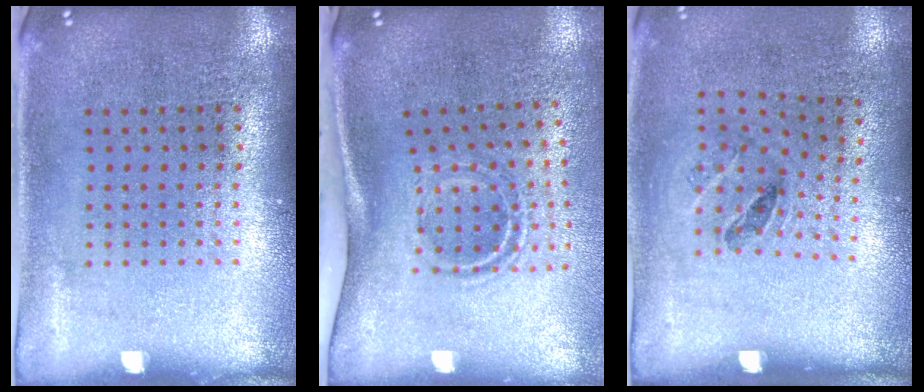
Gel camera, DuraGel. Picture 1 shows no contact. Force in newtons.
{"total": 2.0, "press": 1.2, "slide": 1.6}
{"total": 1.3, "press": 0.8, "slide": 1.1}